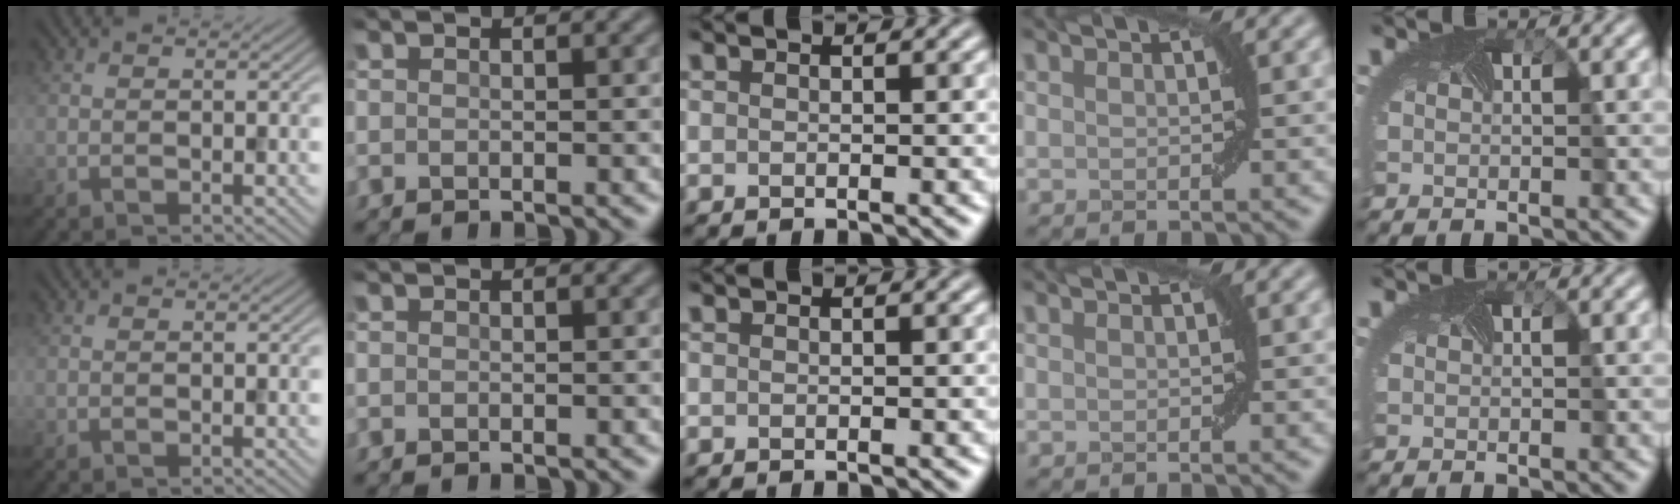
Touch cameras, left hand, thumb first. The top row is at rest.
{}